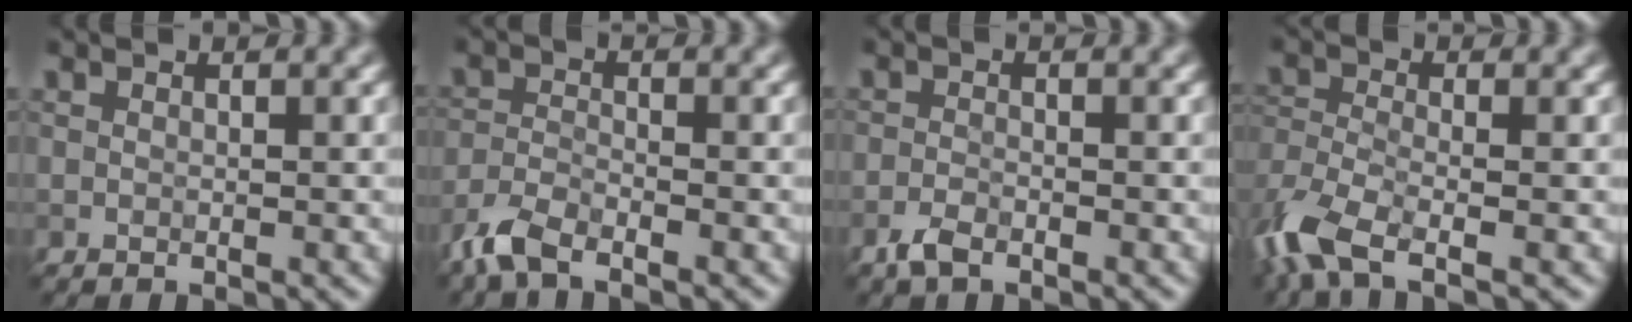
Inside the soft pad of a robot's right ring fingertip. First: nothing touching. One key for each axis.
{"total": 3.3, "fx": -2.7, "fy": 0.9, "fz": 1.7, "tx": -0.040, "ty": -0.006, "tz": -0.065}
{"total": 1.7, "fx": -1.3, "fy": 0.6, "fz": 1.0, "tx": -0.023, "ty": -0.001, "tz": -0.030}
{"total": 6.2, "fx": -3.8, "fy": 2.5, "fz": 4.3, "tx": -0.103, "ty": -0.014, "tz": -0.089}